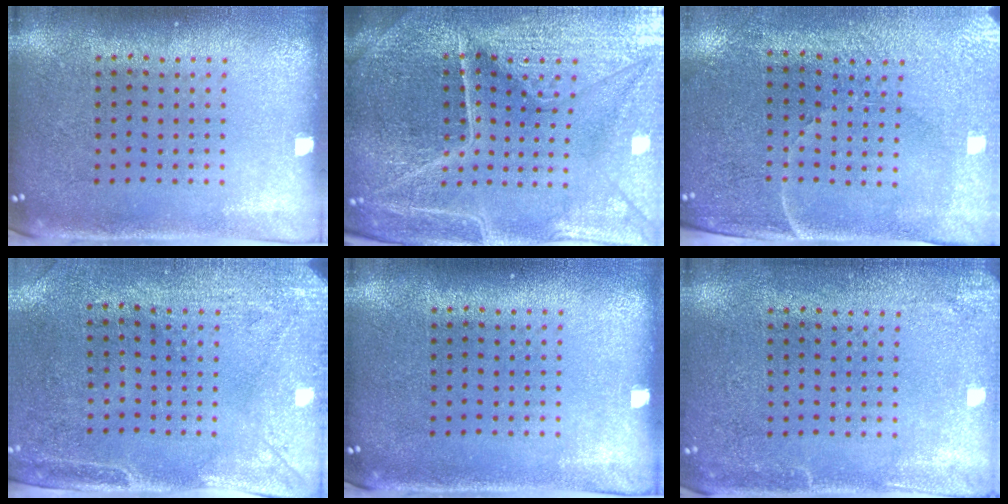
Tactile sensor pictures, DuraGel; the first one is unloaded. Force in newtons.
{"total": 5.8, "press": 5.3, "slide": 2.4}
{"total": 3.4, "press": 3.2, "slide": 1.0}
{"total": 3.0, "press": 2.4, "slide": 1.8}
{"total": 0.0}
{"total": 2.3, "press": 2.3, "slide": 0.3}